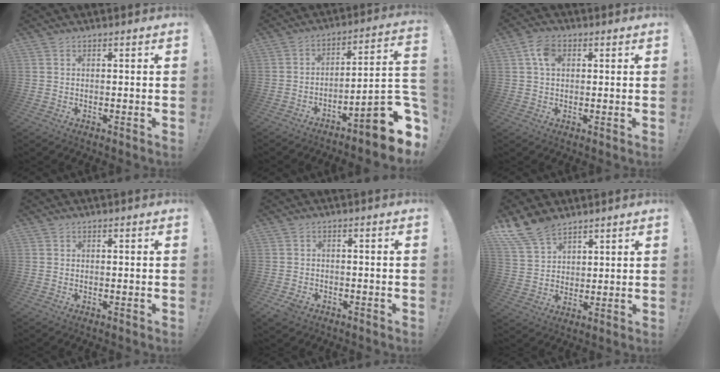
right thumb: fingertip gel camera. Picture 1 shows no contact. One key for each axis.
{"total": 14.4, "fx": -9.0, "fy": 2.8, "fz": 10.8, "tx": -0.107, "ty": 0.041, "tz": -0.148}
{"total": 5.9, "fx": 1.4, "fy": 3.9, "fz": 4.1, "tx": -0.070, "ty": 0.008, "tz": 0.028}
{"total": 0.0}
{"total": 2.7, "fx": -1.6, "fy": 1.9, "fz": 1.1, "tx": -0.025, "ty": 0.007, "tz": -0.028}
{"total": 12.2, "fx": 9.0, "fy": 7.0, "fz": 4.4, "tx": -0.089, "ty": -0.047, "tz": 0.178}